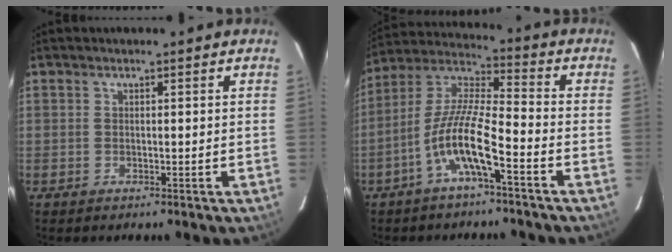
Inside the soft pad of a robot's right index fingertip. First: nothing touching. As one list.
[{"total": 10.8, "force": [-5.2, 1.6, 9.4], "torque": [-0.199, 0.006, -0.103]}]